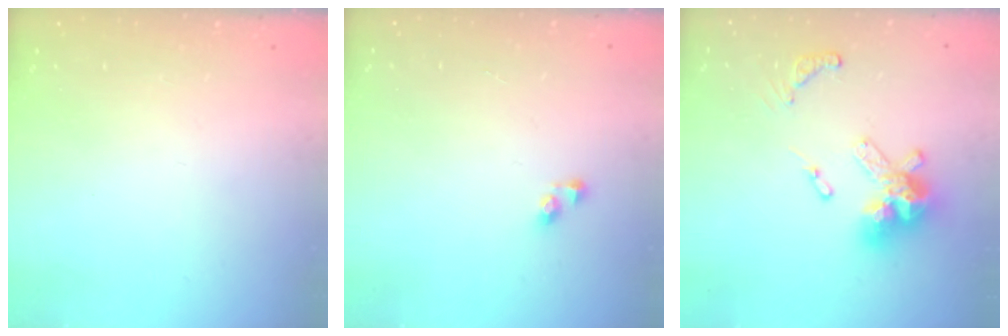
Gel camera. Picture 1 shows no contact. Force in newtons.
{"total": 3.4, "press": 3.4, "slide": 0.0}
{"total": 13.7, "press": 13.6, "slide": 1.8}